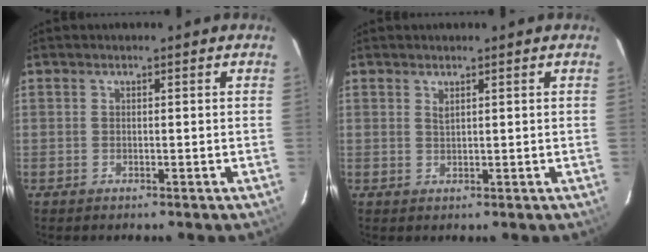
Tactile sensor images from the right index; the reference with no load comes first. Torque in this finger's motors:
{"motor_torque": [-0.06, 0.02, -0.01, 0.02]}